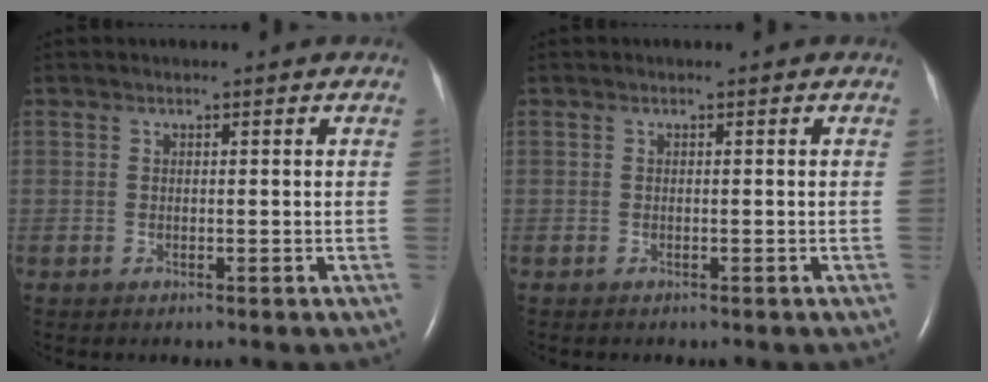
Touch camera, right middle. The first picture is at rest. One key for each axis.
{"total": 0.0}